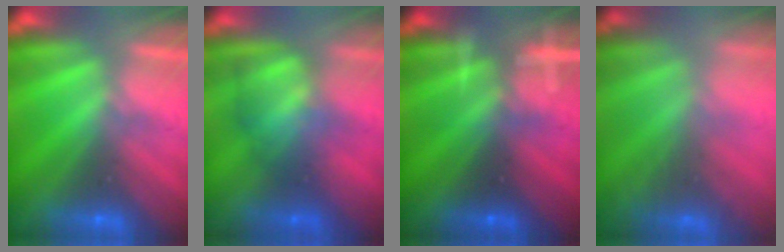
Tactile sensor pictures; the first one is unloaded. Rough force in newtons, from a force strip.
{"total": 3.7}
{"total": 3.2}
{"total": 6.9}